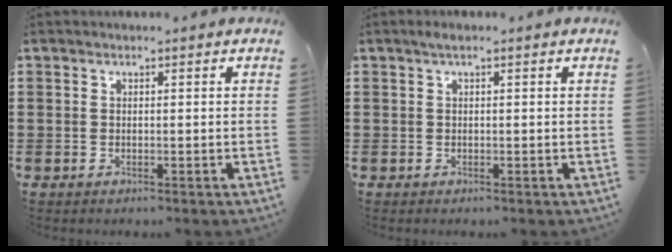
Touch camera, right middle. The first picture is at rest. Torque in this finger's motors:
{"motor_torque": [-1.03, -0.95, 0.50, 0.05]}